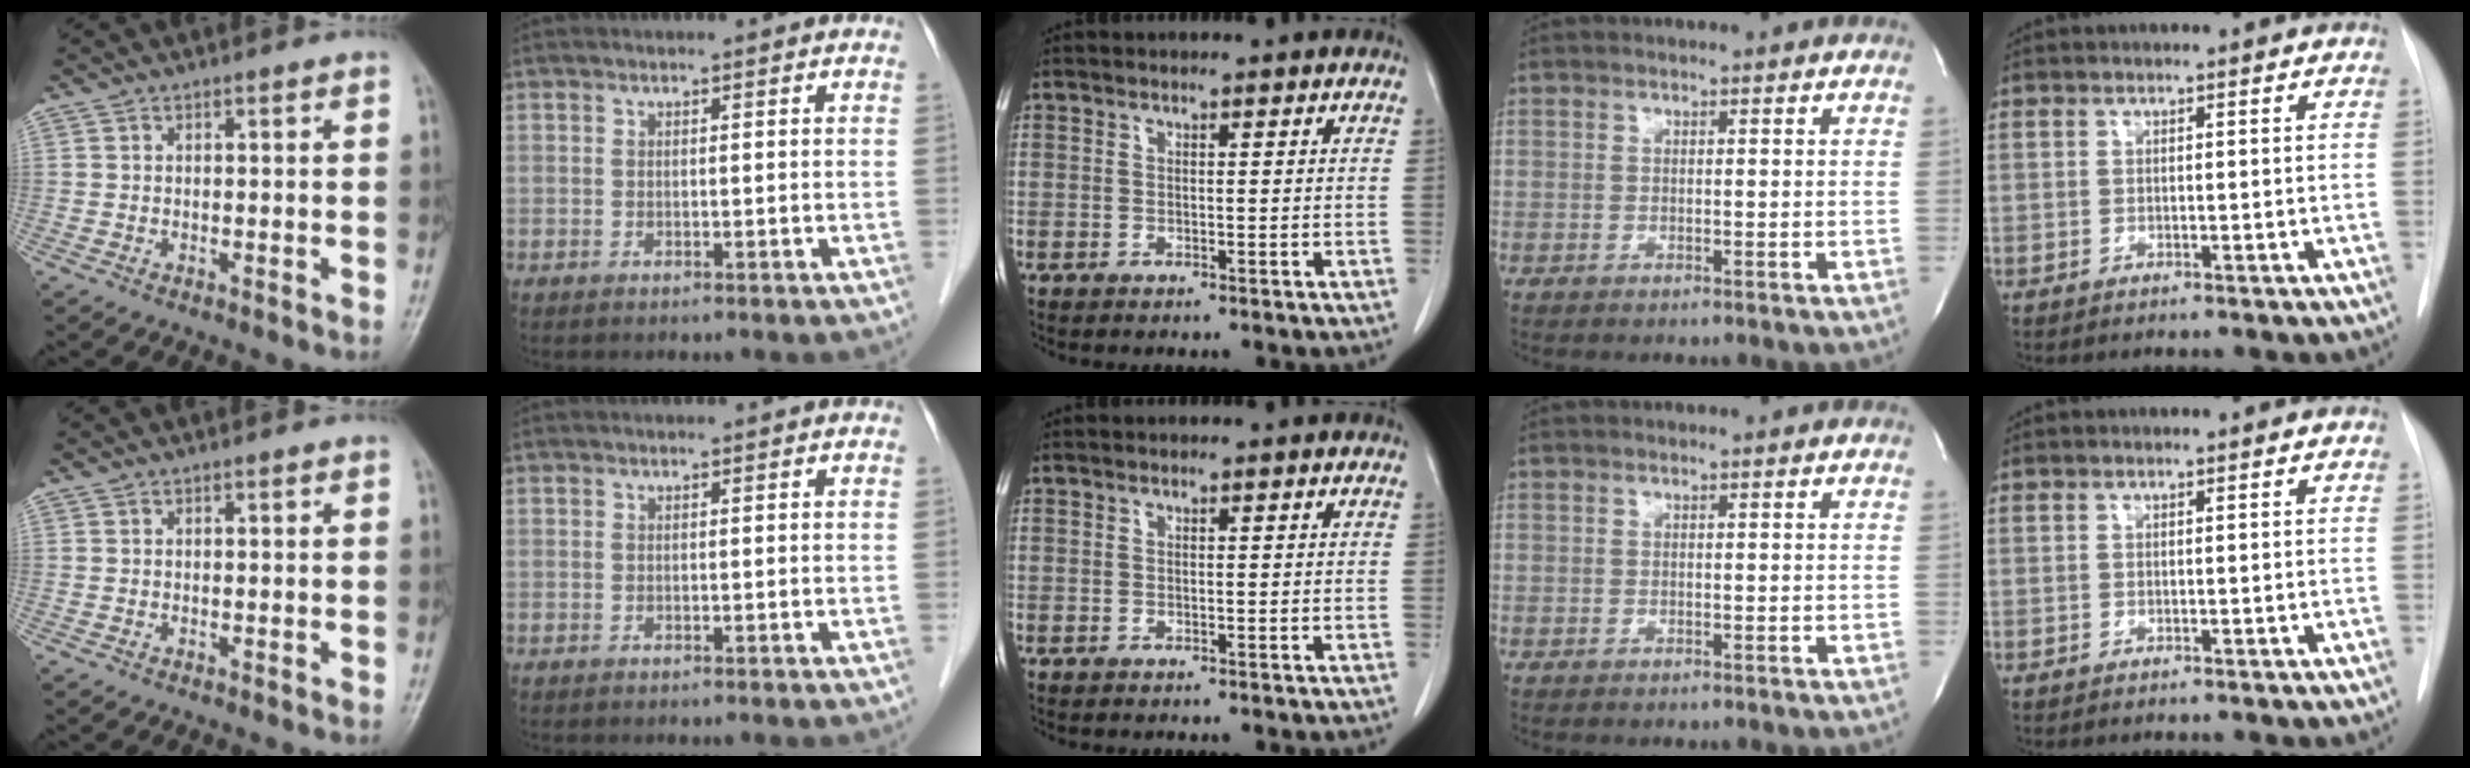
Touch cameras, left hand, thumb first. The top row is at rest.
{}